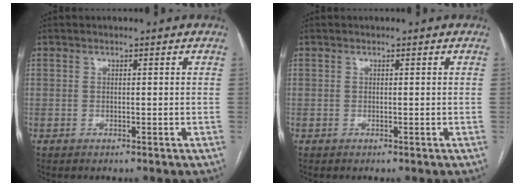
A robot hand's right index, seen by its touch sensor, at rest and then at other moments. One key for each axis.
{"total": 0.0}